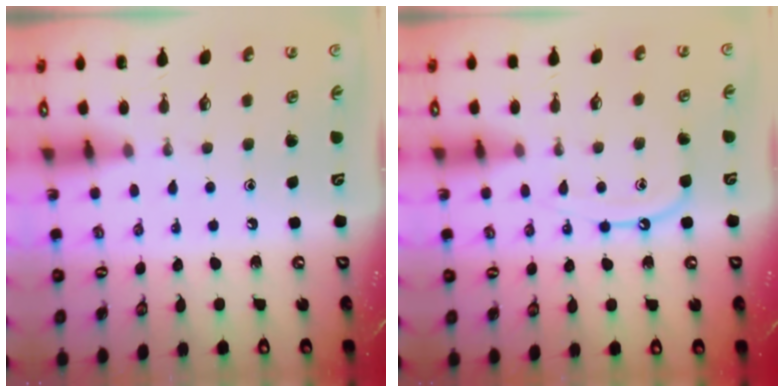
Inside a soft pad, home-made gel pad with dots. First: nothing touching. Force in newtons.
{"total": 8.9, "press": 8.9, "slide": 0.6}